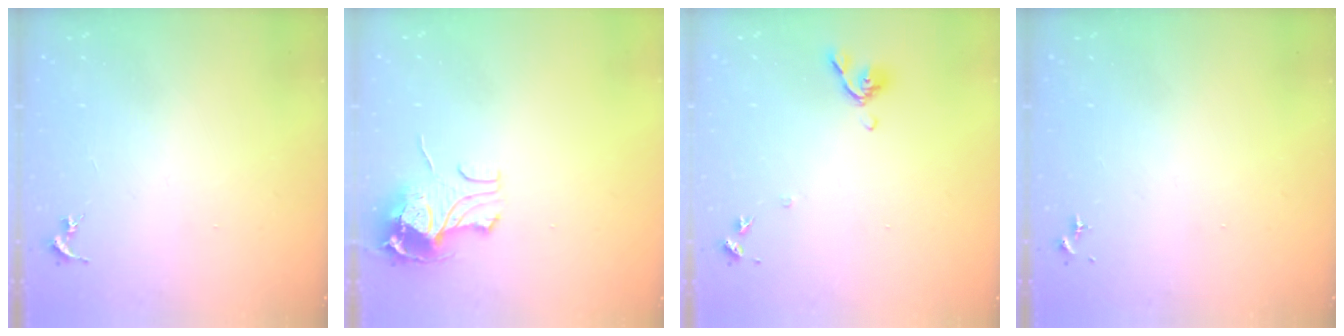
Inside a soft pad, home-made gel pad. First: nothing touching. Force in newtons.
{"total": 10.8, "press": 10.8, "slide": 1.2}
{"total": 7.9, "press": 7.8, "slide": 1.5}
{"total": 0.0}